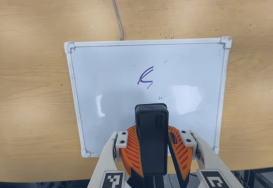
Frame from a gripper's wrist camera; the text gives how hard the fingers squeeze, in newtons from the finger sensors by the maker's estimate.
{"total": 11.2, "left": 11.0, "right": 11.4}